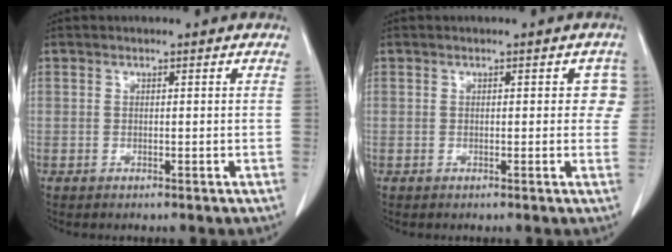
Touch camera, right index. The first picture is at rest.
{"total": 2.5, "force": [0.5, 1.7, 1.8], "torque": [-0.003, 0.015, -0.002]}